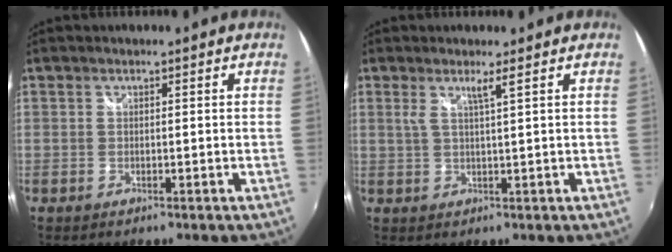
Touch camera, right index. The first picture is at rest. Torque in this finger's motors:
{"motor_torque": [-0.02, -0.01, 0.20, 0.05]}